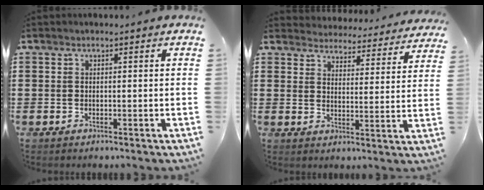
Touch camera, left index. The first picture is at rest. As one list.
[{"total": 4.3, "force": [4.3, 0.2, -0.3], "torque": [-0.012, -0.038, 0.073]}]